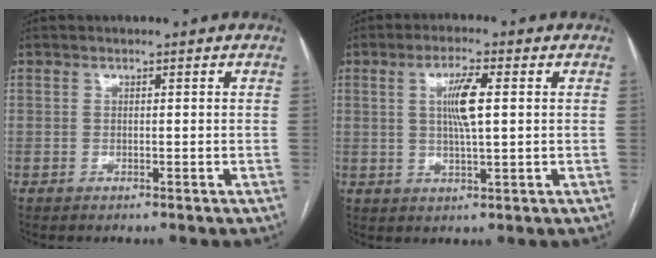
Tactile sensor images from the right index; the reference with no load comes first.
{"total": 5.8, "force": [1.2, 0.6, 5.7], "torque": [-0.108, 0.001, 0.021]}